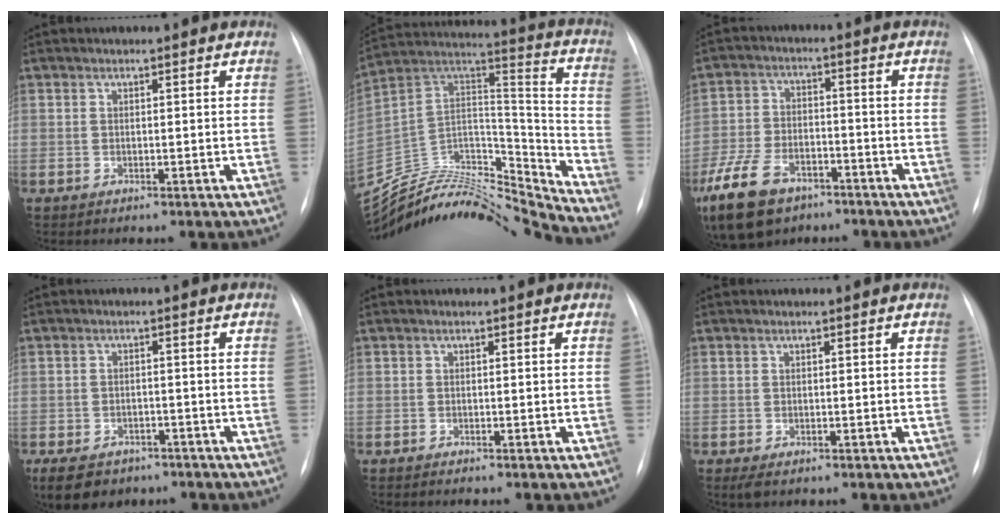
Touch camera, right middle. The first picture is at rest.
{"total": 24.6, "force": [-24.0, 1.8, 4.9], "torque": [-0.098, 0.041, -0.396]}
{"total": 14.3, "force": [-8.9, 7.8, 7.9], "torque": [-0.192, -0.010, -0.156]}
{"total": 9.8, "force": [-6.6, 6.1, 4.0], "torque": [-0.091, -0.004, -0.095]}
{"total": 0.8, "force": [-0.6, -0.1, 0.4], "torque": [-0.007, -0.002, -0.009]}
{"total": 1.6, "force": [-0.9, 0.7, 1.1], "torque": [-0.017, -0.003, -0.008]}